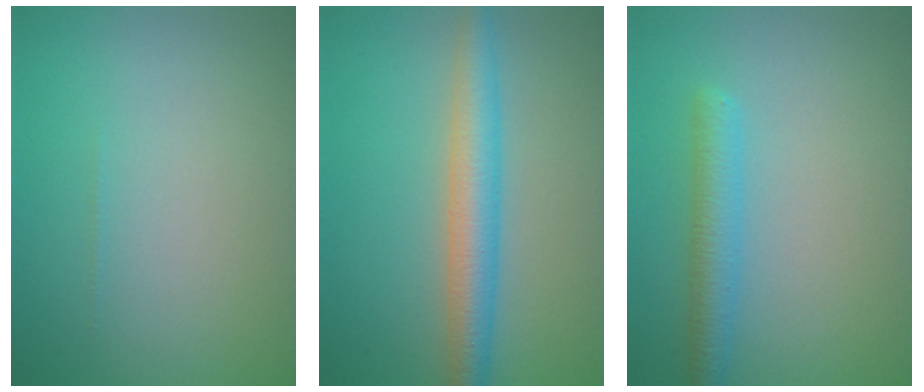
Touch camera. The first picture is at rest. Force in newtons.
{"total": 4.6, "press": 4.6, "slide": 0.1}
{"total": 2.9, "press": 2.9, "slide": 0.2}